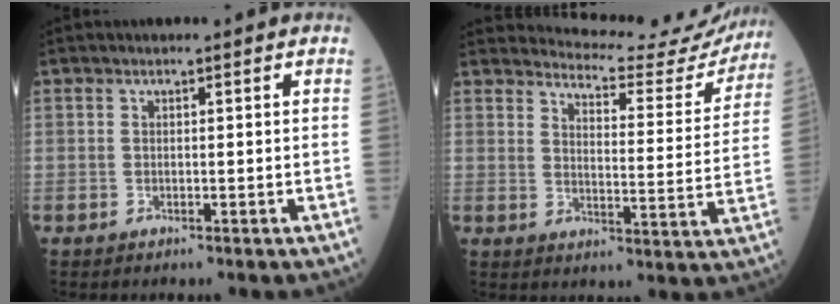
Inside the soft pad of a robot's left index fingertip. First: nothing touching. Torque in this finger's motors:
{"motor_torque": [0.59, -1.54, -0.62, 0.01]}